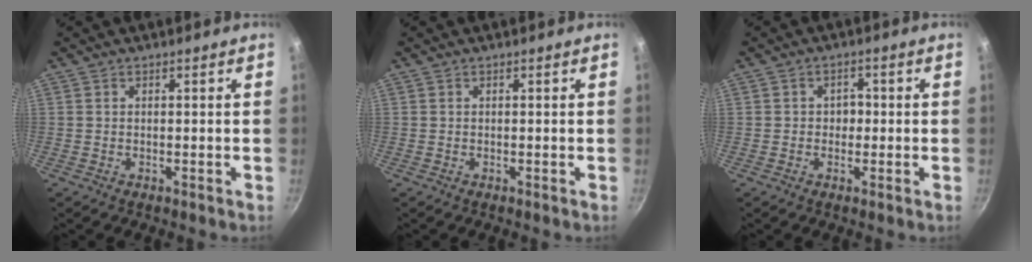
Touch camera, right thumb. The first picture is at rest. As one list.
[{"total": 0.0}, {"total": 2.7, "force": [-0.3, 2.3, 1.3], "torque": [0.000, 0.007, -0.008]}]